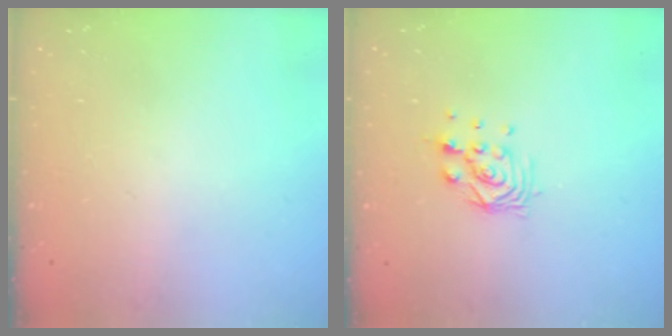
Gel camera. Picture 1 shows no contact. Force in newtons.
{"total": 6.6, "press": 6.5, "slide": 0.5}